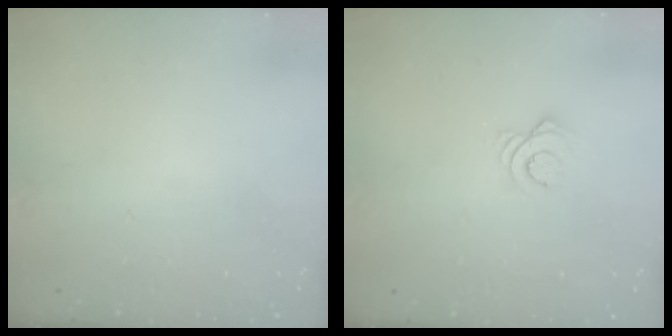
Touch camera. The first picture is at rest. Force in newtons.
{"total": 2.9, "press": 2.9, "slide": 0.1}